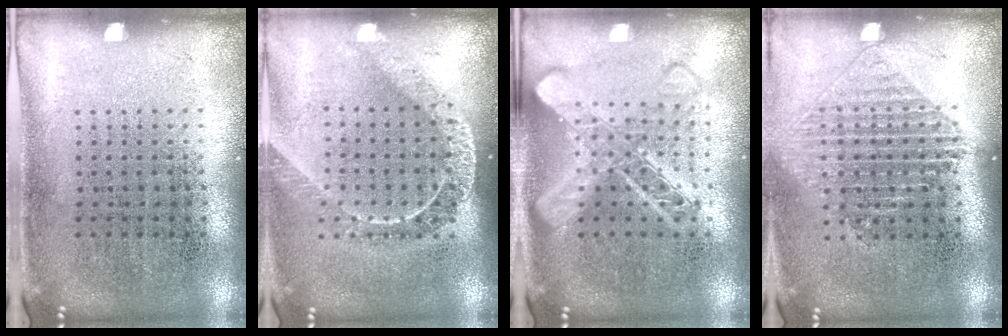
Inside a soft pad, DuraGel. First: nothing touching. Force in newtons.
{"total": 1.7, "press": 1.5, "slide": 0.8}
{"total": 3.2, "press": 3.1, "slide": 0.6}
{"total": 1.3, "press": 1.3, "slide": 0.5}